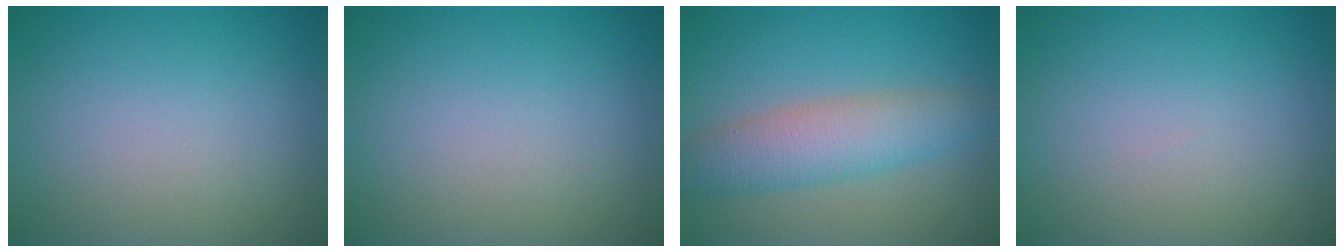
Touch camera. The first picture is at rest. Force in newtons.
{"total": 0.0}
{"total": 4.8, "press": 4.8, "slide": 0.1}
{"total": 0.0}